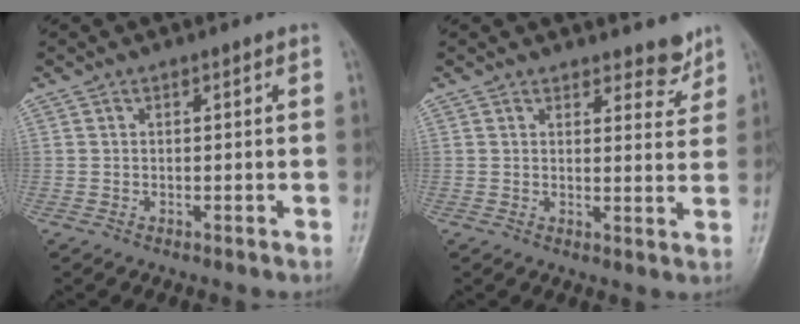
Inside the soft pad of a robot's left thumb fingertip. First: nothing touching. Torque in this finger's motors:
{"motor_torque": [0.65, 0.11, 0.26, -0.50, 0.08]}